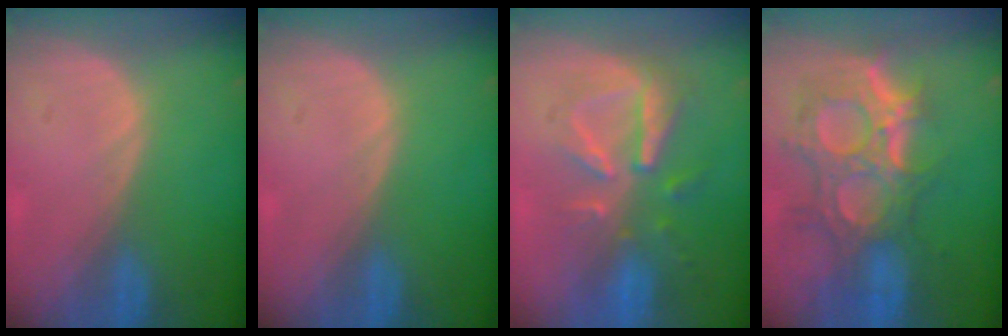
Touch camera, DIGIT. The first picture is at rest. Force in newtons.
{"total": 0.0}
{"total": 8.0, "press": 7.7, "slide": 2.4}
{"total": 12.0, "press": 10.6, "slide": 5.6}